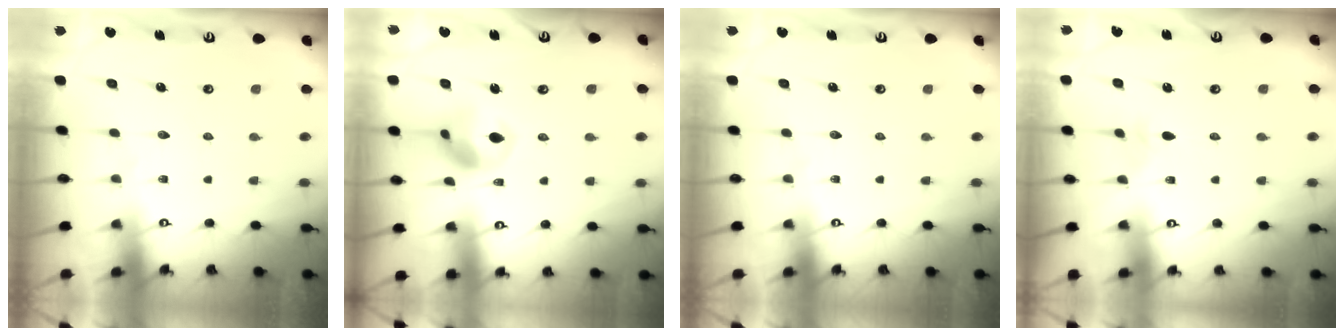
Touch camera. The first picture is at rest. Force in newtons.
{"total": 11.5, "press": 11.3, "slide": 1.7}
{"total": 0.0}
{"total": 2.4, "press": 2.3, "slide": 0.6}